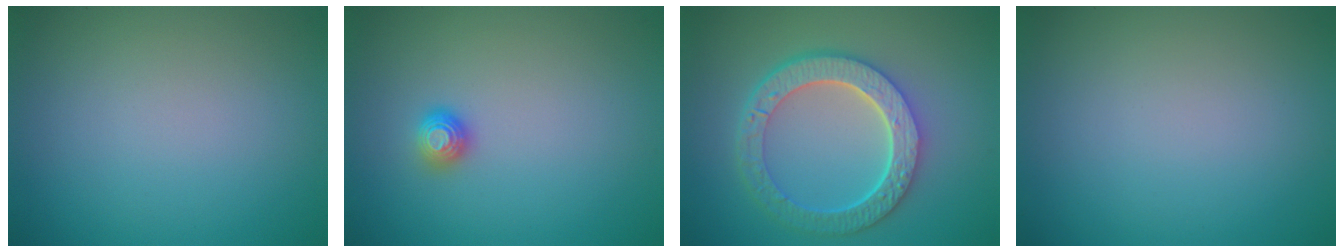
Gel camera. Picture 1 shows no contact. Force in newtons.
{"total": 1.2, "press": 1.1, "slide": 0.4}
{"total": 6.4, "press": 4.9, "slide": 4.2}
{"total": 0.0}